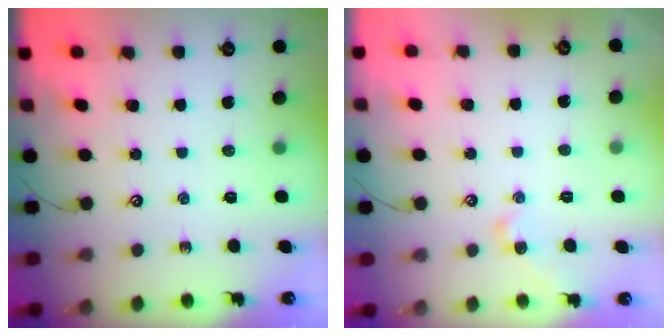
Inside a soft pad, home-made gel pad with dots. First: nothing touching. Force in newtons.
{"total": 2.1, "press": 2.0, "slide": 0.6}